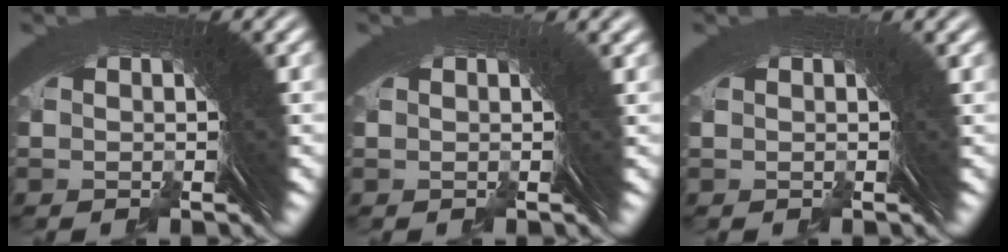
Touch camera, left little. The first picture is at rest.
{"total": 0.8, "force": [0.4, -0.2, 0.7], "torque": [0.000, 0.010, 0.002]}
{"total": 0.6, "force": [0.3, -0.3, 0.4], "torque": [0.001, 0.009, 0.001]}